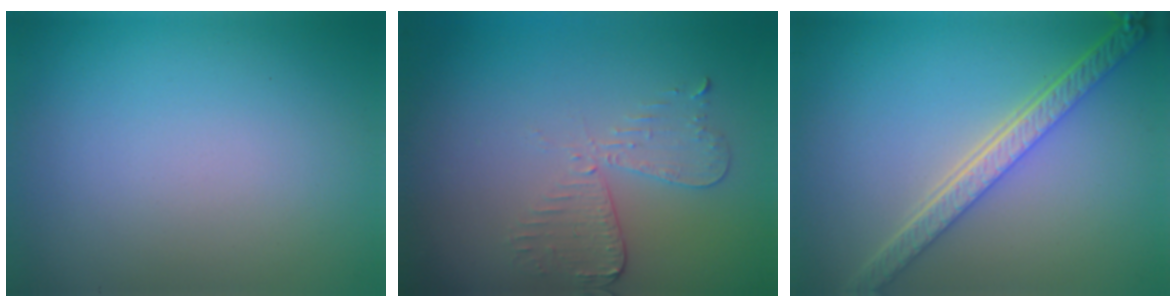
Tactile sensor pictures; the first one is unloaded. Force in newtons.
{"total": 3.0, "press": 2.6, "slide": 1.5}
{"total": 5.4, "press": 4.1, "slide": 3.4}